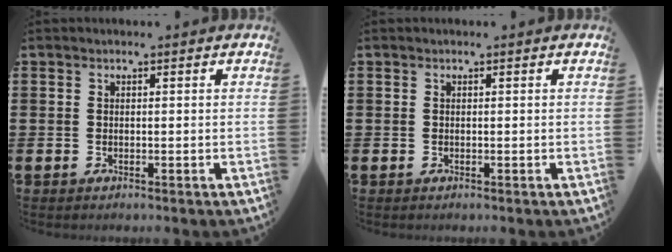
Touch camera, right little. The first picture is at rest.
{"total": 0.0}